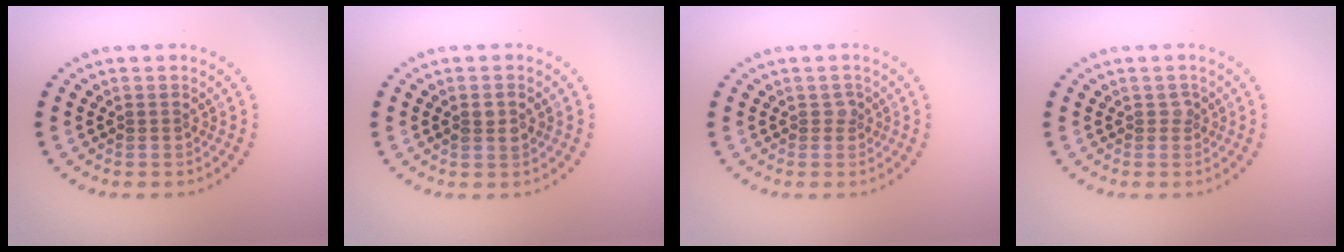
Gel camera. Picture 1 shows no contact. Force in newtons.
{"total": 1.4, "press": 1.4, "slide": 0.3}
{"total": 0.7, "press": 0.5, "slide": 0.4}
{"total": 0.6, "press": 0.5, "slide": 0.4}